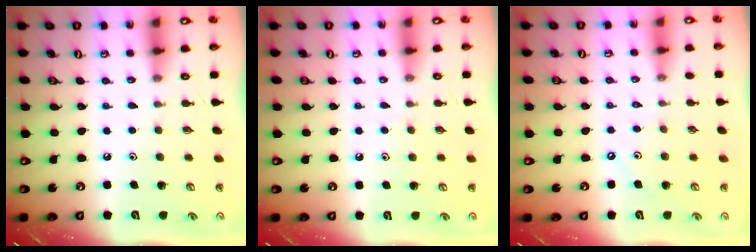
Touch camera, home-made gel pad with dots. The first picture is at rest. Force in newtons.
{"total": 5.0, "press": 5.0, "slide": 0.6}
{"total": 2.6, "press": 2.6, "slide": 0.3}